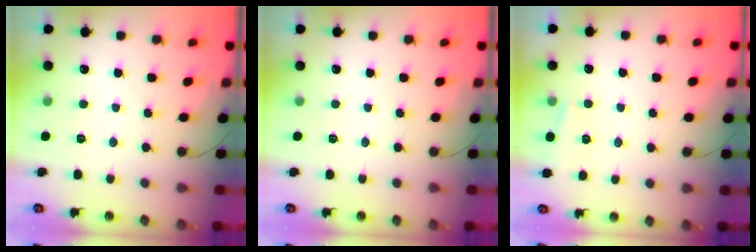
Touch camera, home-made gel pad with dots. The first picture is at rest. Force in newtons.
{"total": 0.0}
{"total": 2.5, "press": 2.5, "slide": 0.4}